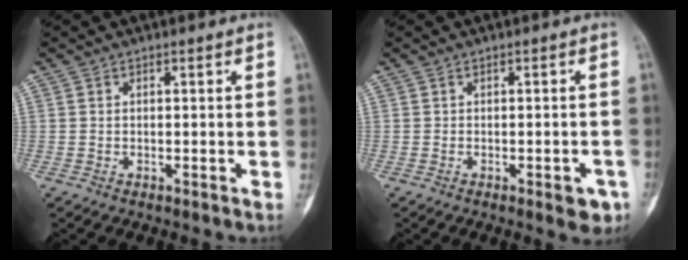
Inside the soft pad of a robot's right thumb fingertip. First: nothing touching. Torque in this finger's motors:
{"motor_torque": [0.76, 0.63, 0.46, -0.40, 0.19]}